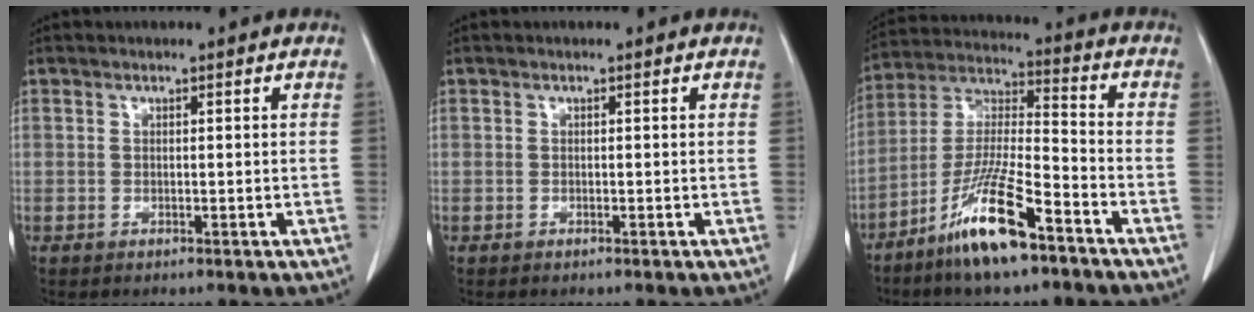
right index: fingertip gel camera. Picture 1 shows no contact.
{"total": 0.0}
{"total": 13.9, "force": [-8.7, 1.6, 10.7], "torque": [-0.216, -0.022, -0.165]}